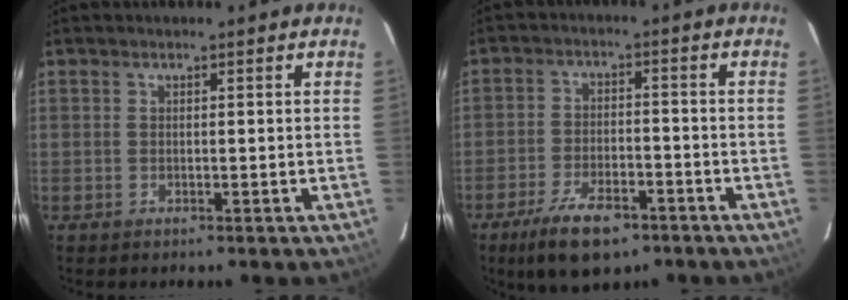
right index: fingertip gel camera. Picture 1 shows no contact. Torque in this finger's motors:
{"motor_torque": [1.18, -0.96, 0.19, 0.05]}